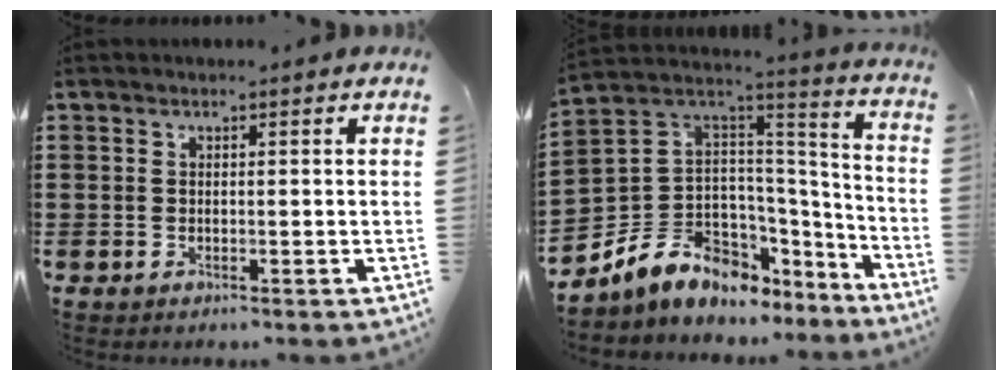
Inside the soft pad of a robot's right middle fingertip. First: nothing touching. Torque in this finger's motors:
{"motor_torque": [2.14, 0.00, 0.28, 0.20]}